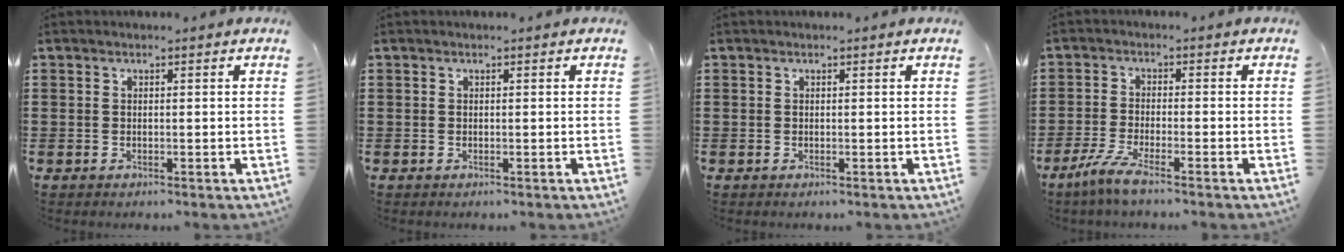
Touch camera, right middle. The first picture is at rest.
{"total": 0.0}
{"total": 0.0}
{"total": 4.4, "force": [-3.0, 0.0, 3.2], "torque": [-0.088, -0.019, -0.064]}